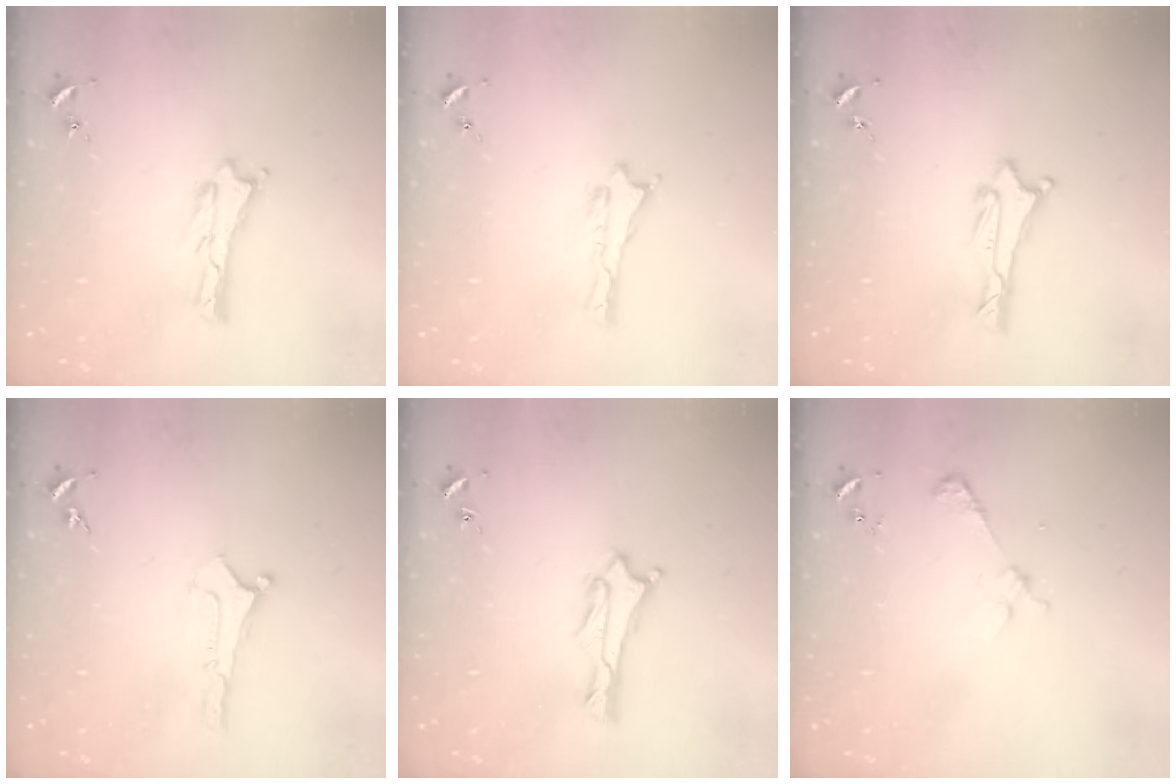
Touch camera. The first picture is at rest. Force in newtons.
{"total": 0.0}
{"total": 1.1, "press": 1.1, "slide": 0.1}
{"total": 0.0}
{"total": 1.9, "press": 1.9, "slide": 0.1}
{"total": 2.2, "press": 2.2, "slide": 0.2}